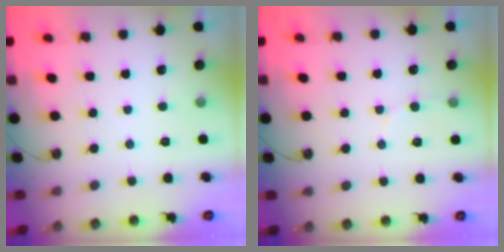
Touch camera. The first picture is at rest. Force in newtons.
{"total": 4.9, "press": 4.9, "slide": 0.5}